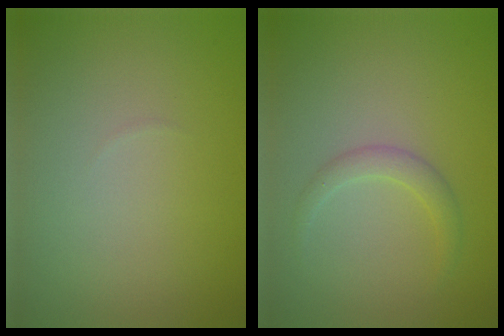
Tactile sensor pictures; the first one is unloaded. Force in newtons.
{"total": 1.5, "press": 1.5, "slide": 0.1}